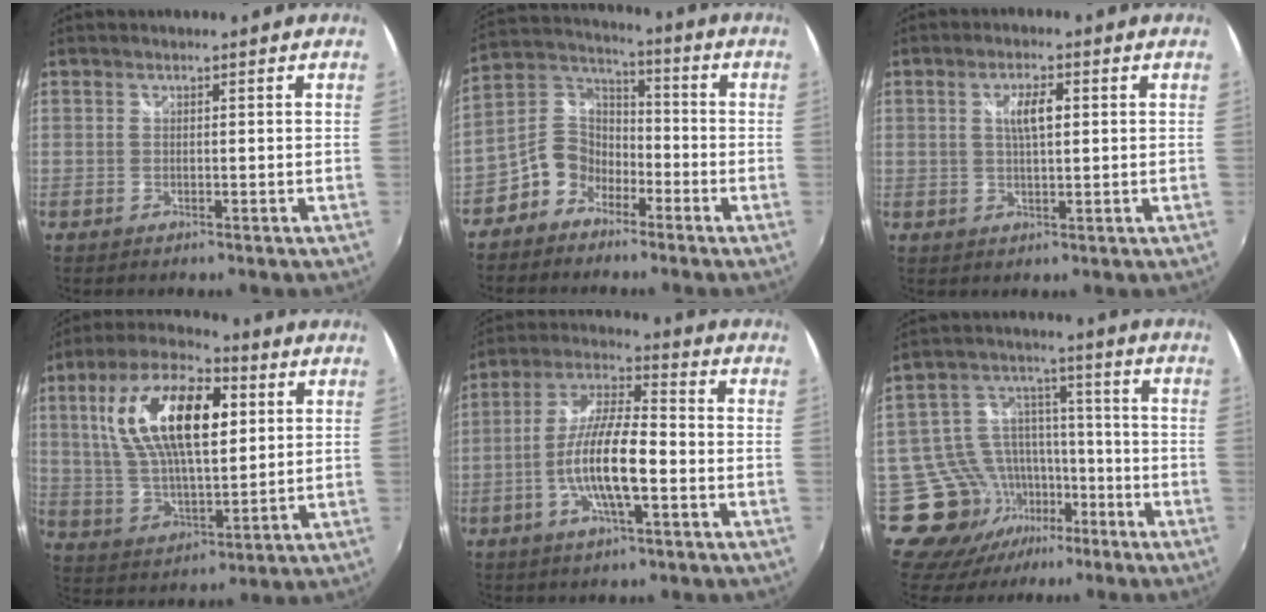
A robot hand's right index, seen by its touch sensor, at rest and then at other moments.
{"total": 8.2, "force": [-5.0, 6.1, 2.2], "torque": [-0.052, 0.034, -0.108]}
{"total": 4.5, "force": [1.0, 1.4, 4.2], "torque": [-0.073, 0.003, 0.018]}
{"total": 19.4, "force": [5.5, 8.4, 16.6], "torque": [-0.314, 0.023, 0.103]}
{"total": 12.7, "force": [-3.8, 3.0, 11.7], "torque": [-0.238, -0.001, -0.072]}
{"total": 15.2, "force": [-8.6, 11.6, 4.9], "torque": [-0.116, 0.038, -0.125]}